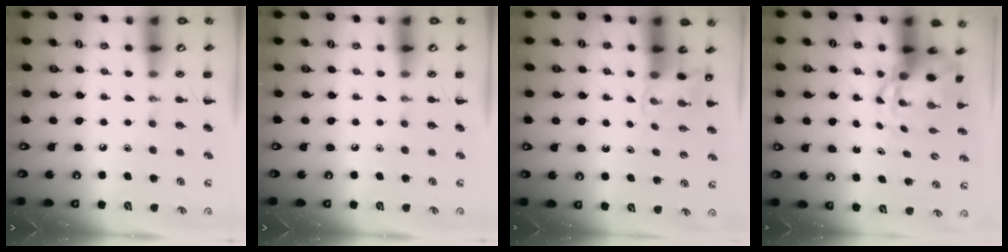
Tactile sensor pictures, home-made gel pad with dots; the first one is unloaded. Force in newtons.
{"total": 0.0}
{"total": 2.5, "press": 2.3, "slide": 1.0}
{"total": 4.3, "press": 4.1, "slide": 1.1}